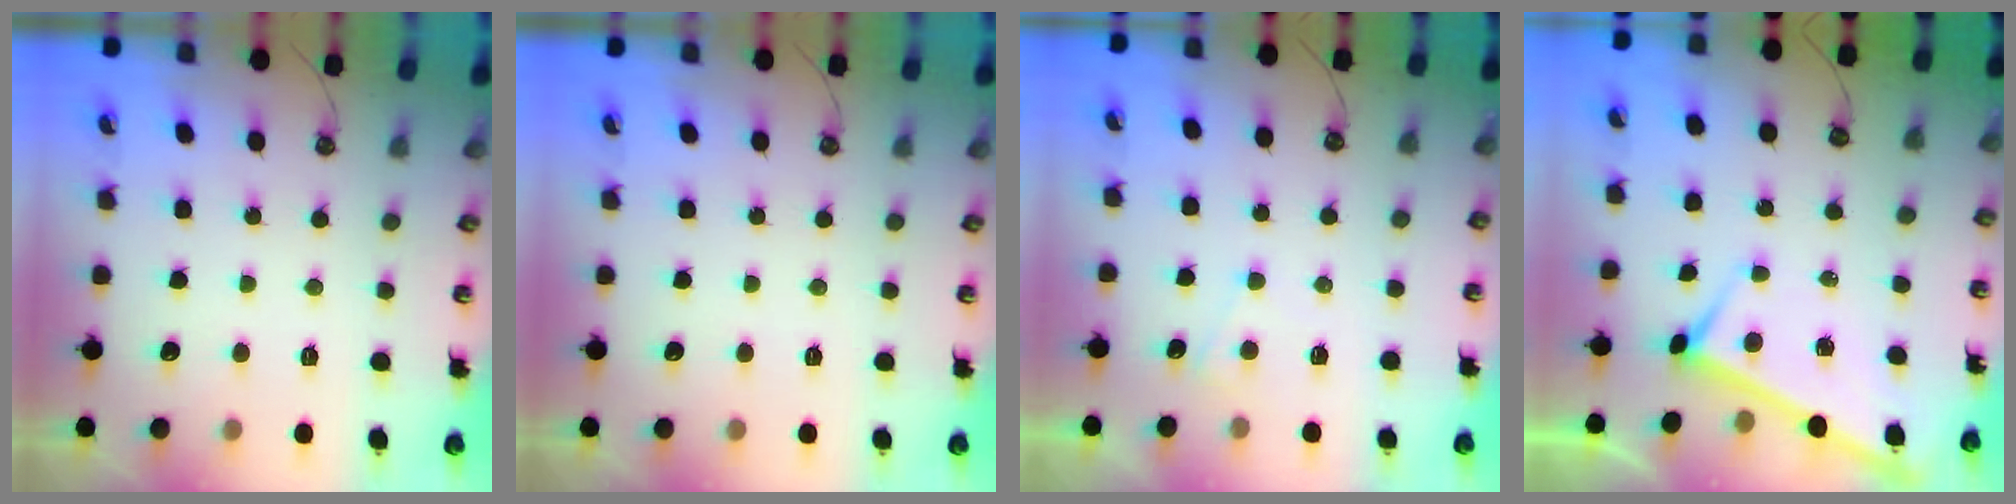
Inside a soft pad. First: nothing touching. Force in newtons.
{"total": 0.0}
{"total": 2.4, "press": 2.4, "slide": 0.3}
{"total": 2.9, "press": 2.9, "slide": 0.3}